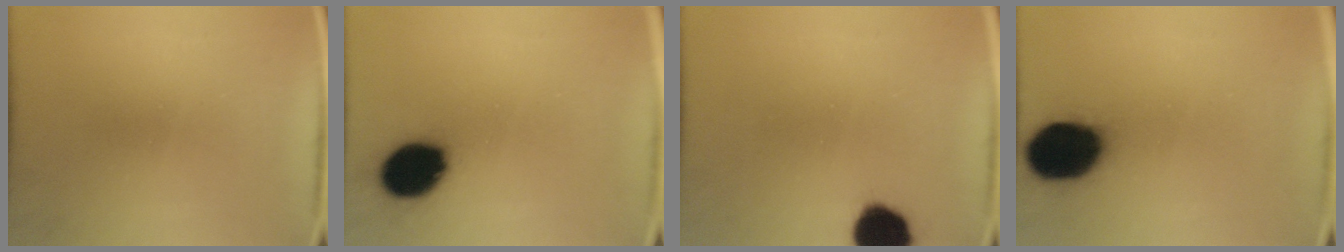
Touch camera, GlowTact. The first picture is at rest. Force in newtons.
{"total": 13.6}
{"total": 10.6}
{"total": 17.9}